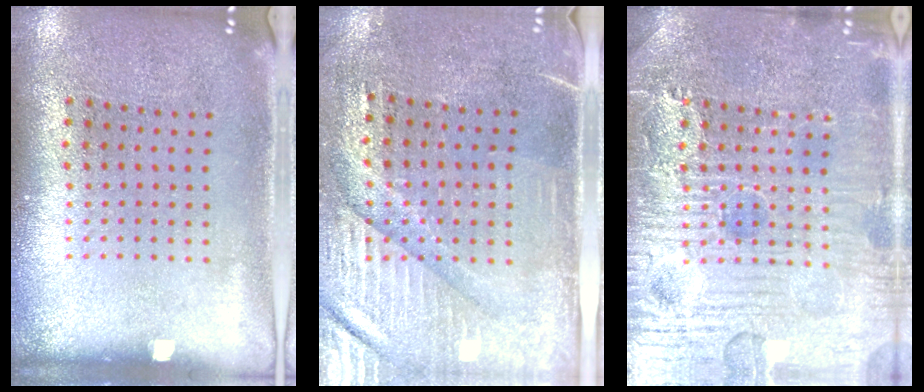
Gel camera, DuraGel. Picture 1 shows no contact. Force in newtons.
{"total": 3.5, "press": 3.2, "slide": 1.5}
{"total": 7.6, "press": 7.5, "slide": 0.8}